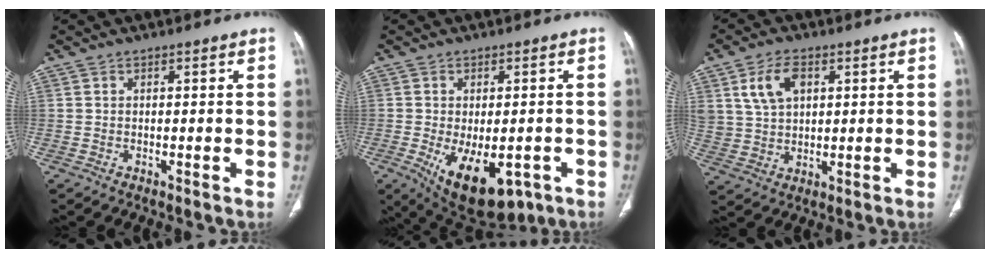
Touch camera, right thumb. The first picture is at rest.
{"total": 14.3, "force": [-5.8, 7.4, 10.7], "torque": [-0.162, -0.005, -0.067]}
{"total": 8.1, "force": [3.2, 5.2, 5.3], "torque": [-0.093, -0.006, 0.066]}